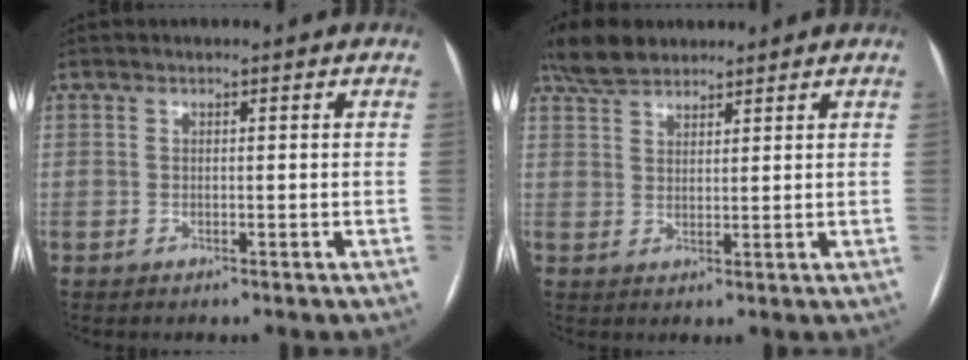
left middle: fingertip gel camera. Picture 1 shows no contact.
{"total": 8.8, "force": [7.3, 3.3, 3.4], "torque": [-0.065, 0.031, 0.135]}